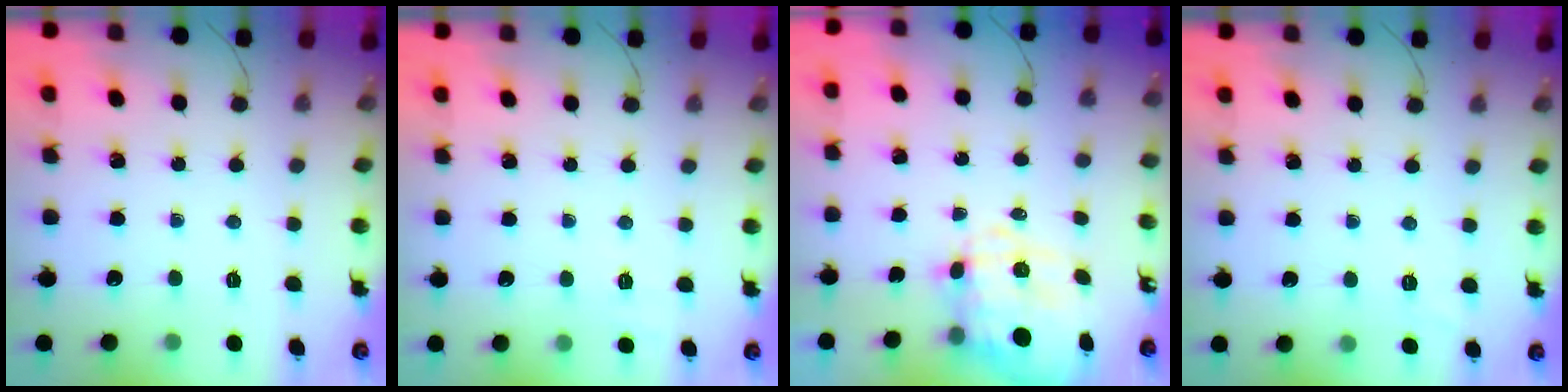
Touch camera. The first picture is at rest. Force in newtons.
{"total": 6.1, "press": 5.8, "slide": 1.8}
{"total": 11.9, "press": 11.7, "slide": 2.3}
{"total": 1.6, "press": 0.2, "slide": 1.6}